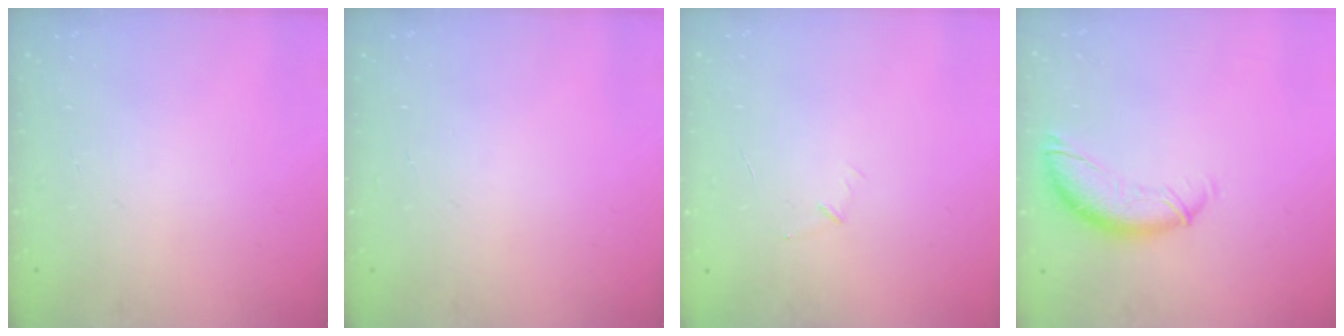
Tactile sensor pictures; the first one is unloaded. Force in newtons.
{"total": 0.0}
{"total": 3.7, "press": 3.6, "slide": 0.9}
{"total": 11.4, "press": 11.4, "slide": 0.8}